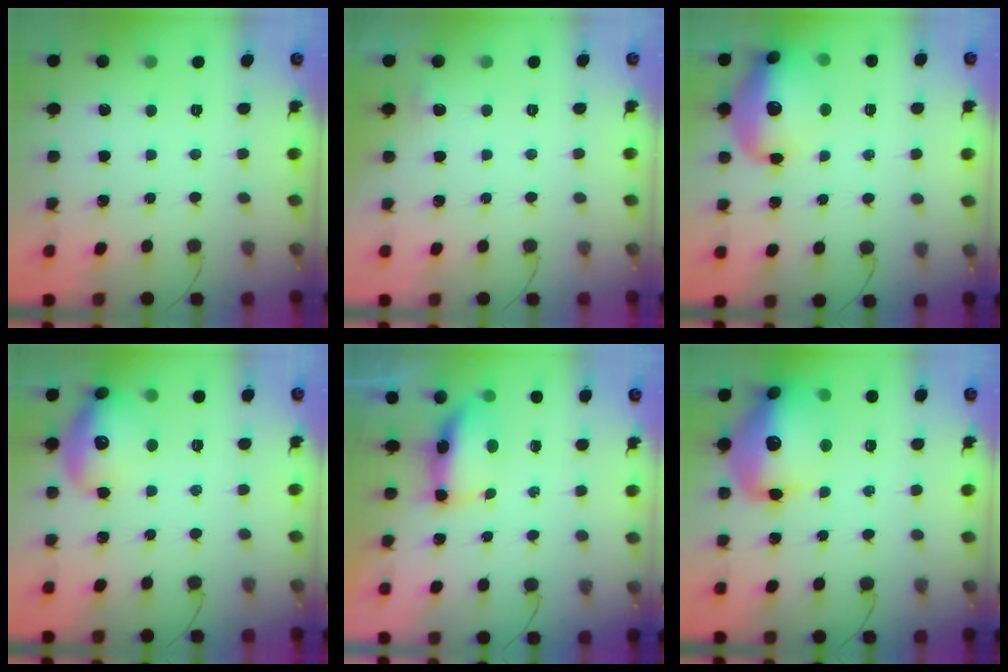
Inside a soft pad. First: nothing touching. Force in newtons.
{"total": 3.6, "press": 3.3, "slide": 1.5}
{"total": 17.4, "press": 15.7, "slide": 7.3}
{"total": 14.2, "press": 14.1, "slide": 1.5}
{"total": 7.7, "press": 7.3, "slide": 2.5}
{"total": 19.5, "press": 19.2, "slide": 3.2}